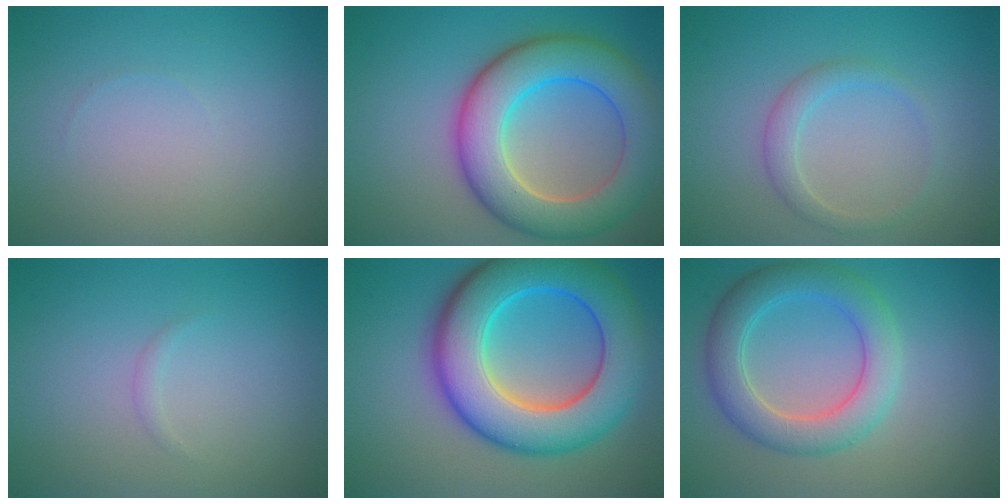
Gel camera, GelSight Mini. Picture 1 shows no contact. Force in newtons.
{"total": 9.4, "press": 9.4, "slide": 0.4}
{"total": 1.9, "press": 1.9, "slide": 0.1}
{"total": 0.5, "press": 0.5, "slide": 0.0}
{"total": 11.8, "press": 11.8, "slide": 0.2}
{"total": 5.2, "press": 5.2, "slide": 0.5}